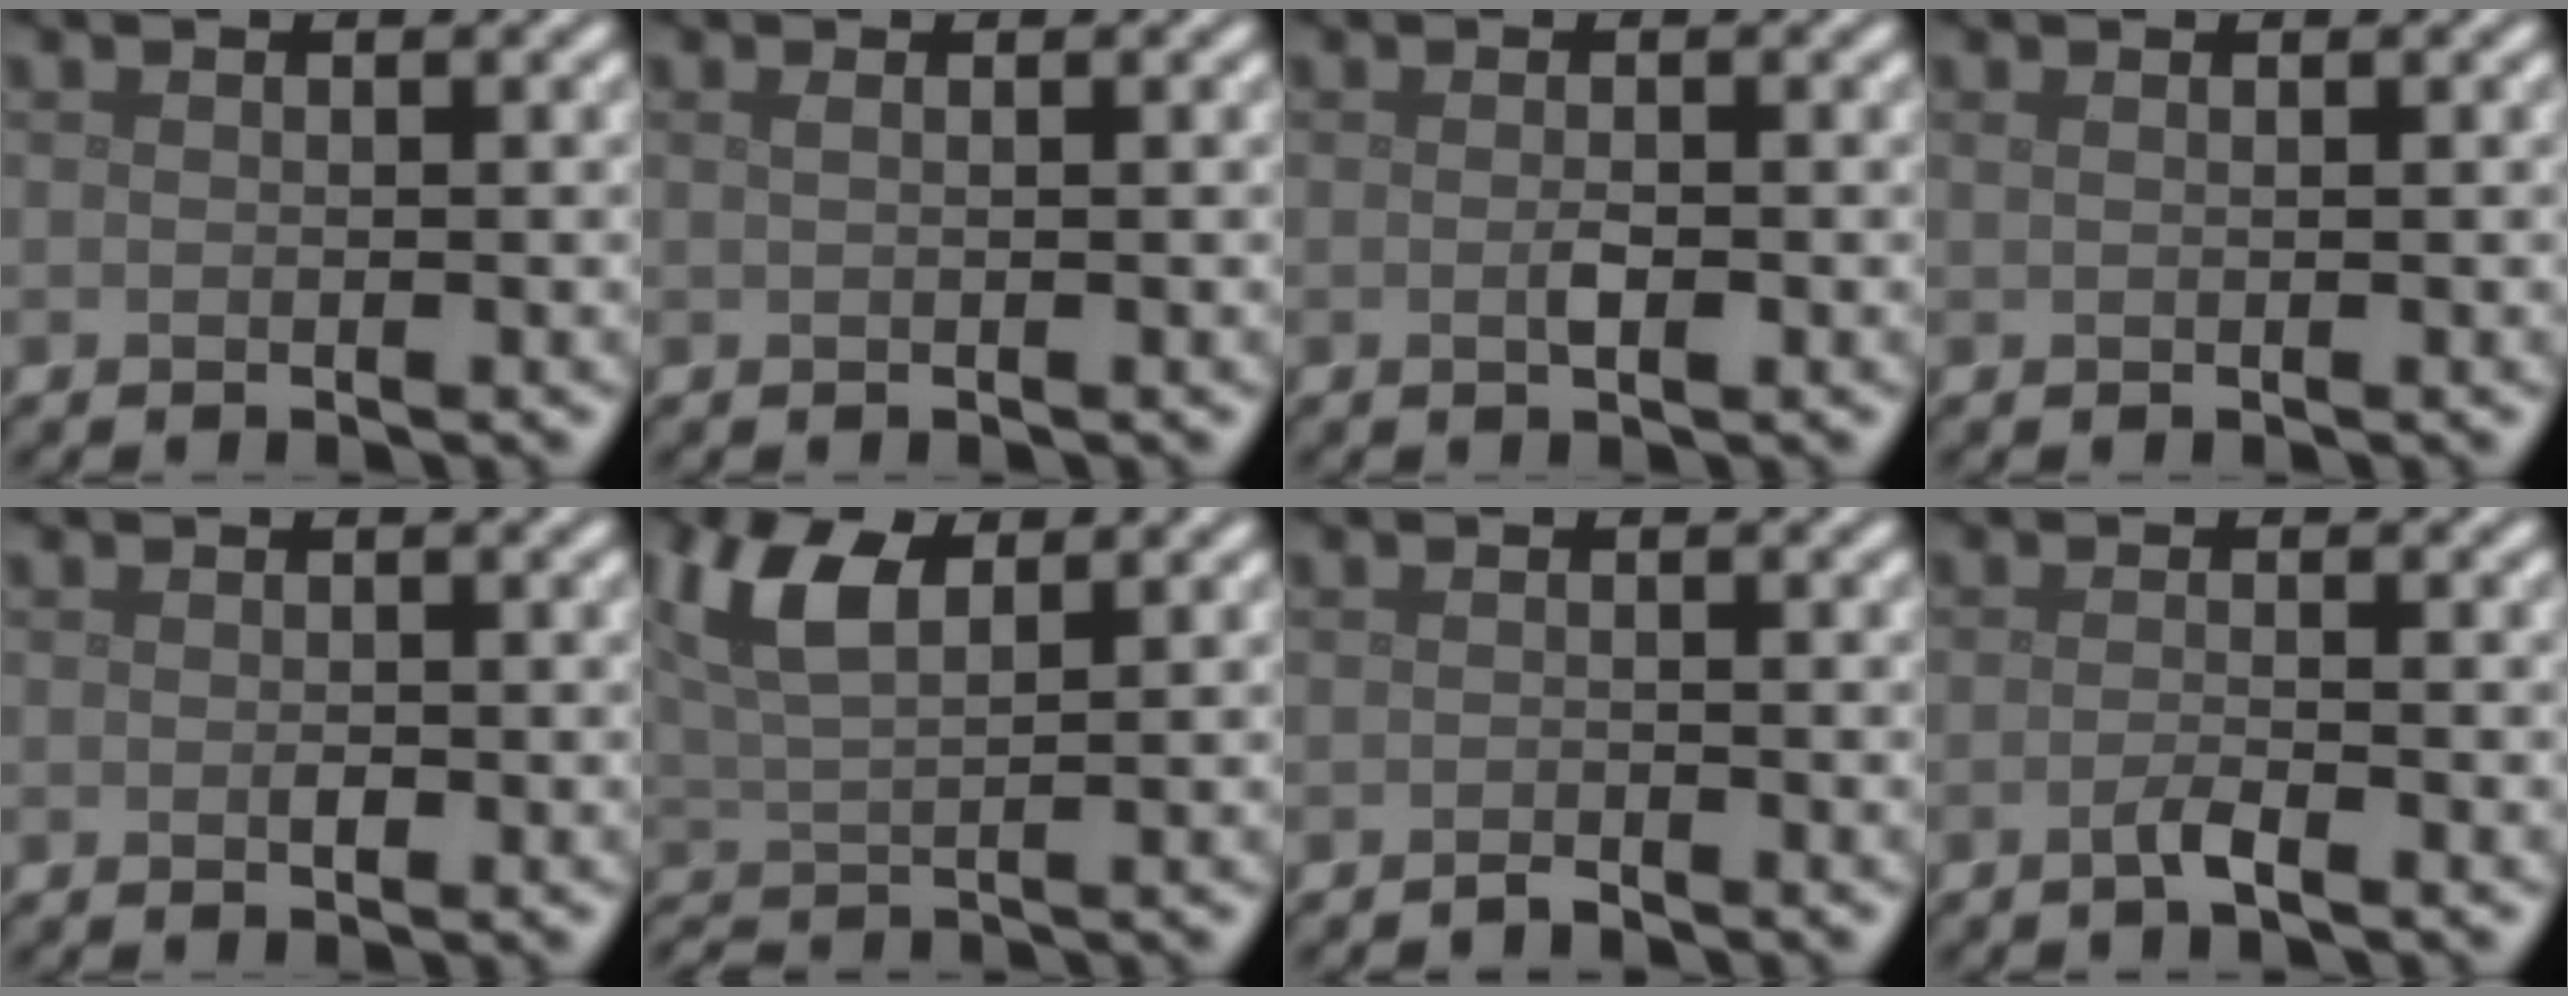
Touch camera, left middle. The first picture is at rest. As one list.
[{"total": 0.8, "force": [0.2, 0.4, 0.7], "torque": [-0.009, 0.003, -0.001]}, {"total": 1.1, "force": [-0.2, 0.3, 1.1], "torque": [-0.022, -0.002, -0.005]}, {"total": 0.7, "force": [0.4, 0.4, 0.5], "torque": [-0.005, 0.002, 0.003]}, {"total": 0.7, "force": [-0.1, 0.4, 0.5], "torque": [-0.009, -0.002, -0.001]}, {"total": 5.5, "force": [2.2, 2.3, 4.4], "torque": [-0.104, 0.012, 0.041]}, {"total": 0.7, "force": [-0.7, 0.1, 0.2], "torque": [-0.005, 0.001, -0.014]}, {"total": 1.5, "force": [-0.8, 0.4, 1.3], "torque": [-0.019, 0.002, -0.021]}]